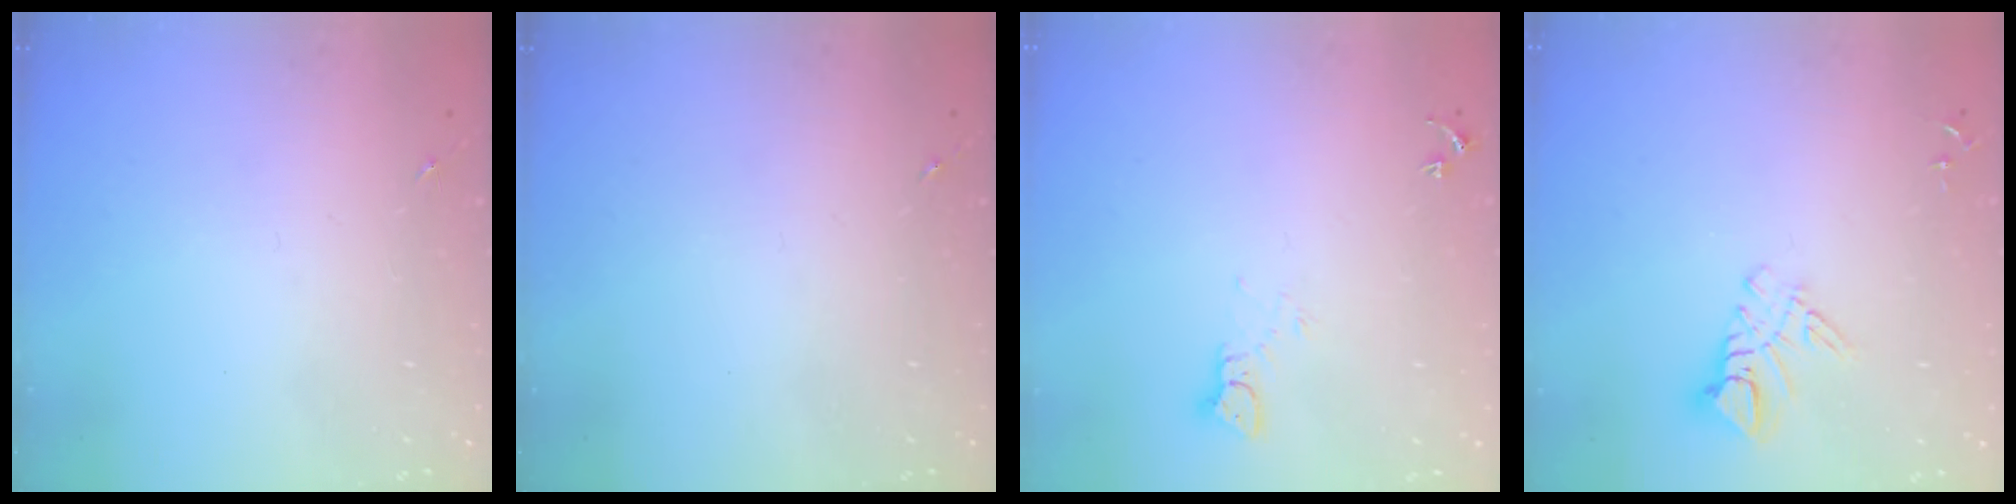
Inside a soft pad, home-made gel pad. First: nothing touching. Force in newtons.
{"total": 0.0}
{"total": 3.7, "press": 3.7, "slide": 0.3}
{"total": 8.9, "press": 8.8, "slide": 0.9}